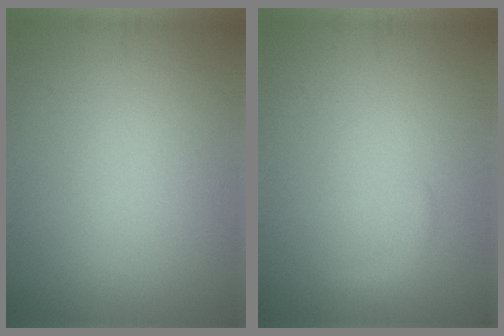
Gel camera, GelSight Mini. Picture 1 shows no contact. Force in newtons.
{"total": 0.9, "press": 0.9, "slide": 0.1}